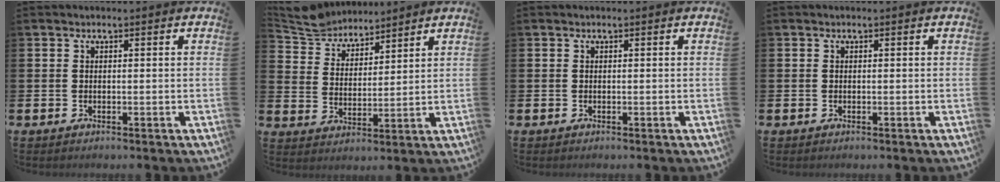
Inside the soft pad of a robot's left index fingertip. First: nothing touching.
{"total": 6.4, "force": [6.2, 1.4, 0.5], "torque": [-0.040, -0.035, 0.114]}
{"total": 0.0}
{"total": 0.0}